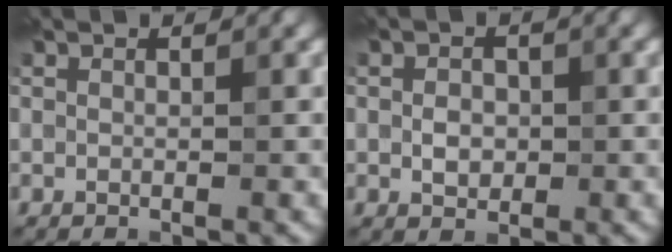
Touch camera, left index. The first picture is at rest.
{"total": 1.9, "force": [-0.1, 1.5, 1.2], "torque": [-0.022, -0.001, -0.005]}